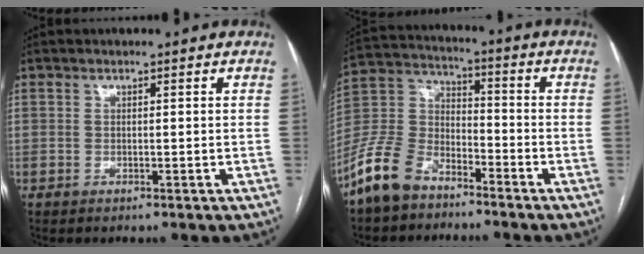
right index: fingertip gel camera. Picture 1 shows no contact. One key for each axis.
{"total": 10.5, "fx": -7.9, "fy": 5.3, "fz": 4.5, "tx": -0.115, "ty": 0.012, "tz": -0.164}